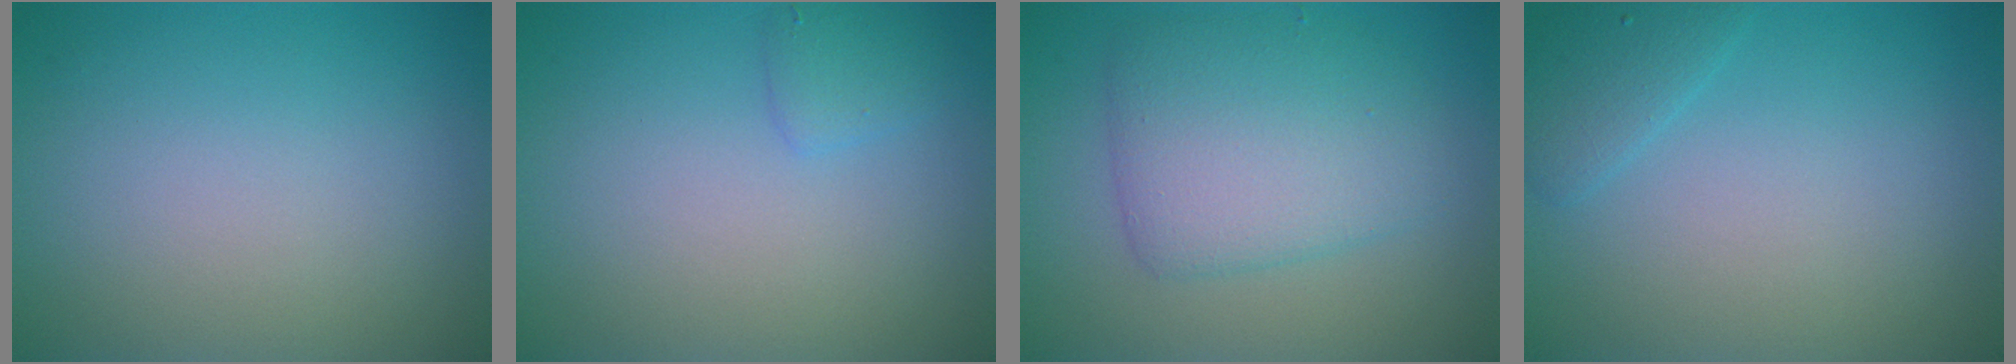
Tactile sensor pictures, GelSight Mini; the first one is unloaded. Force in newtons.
{"total": 1.2, "press": 1.2, "slide": 0.1}
{"total": 5.4, "press": 5.4, "slide": 0.2}
{"total": 1.6, "press": 1.6, "slide": 0.1}